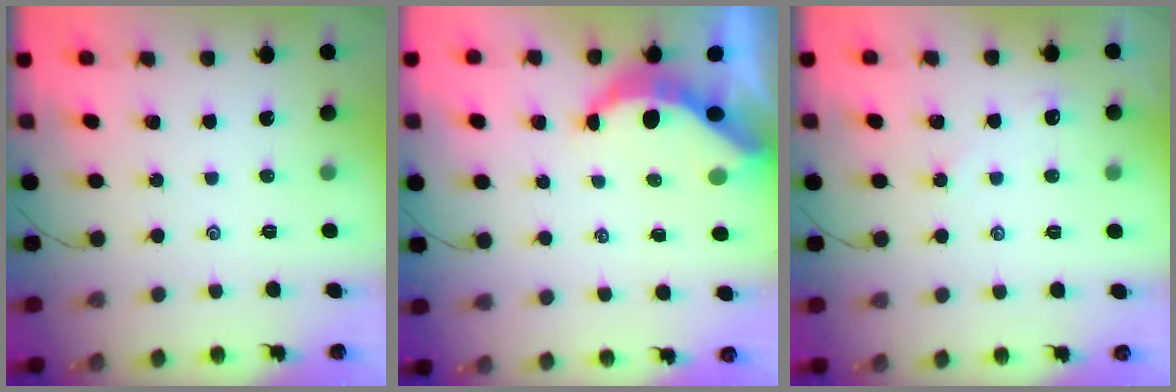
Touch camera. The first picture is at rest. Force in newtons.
{"total": 6.6, "press": 6.6, "slide": 0.8}
{"total": 2.3, "press": 2.3, "slide": 0.3}